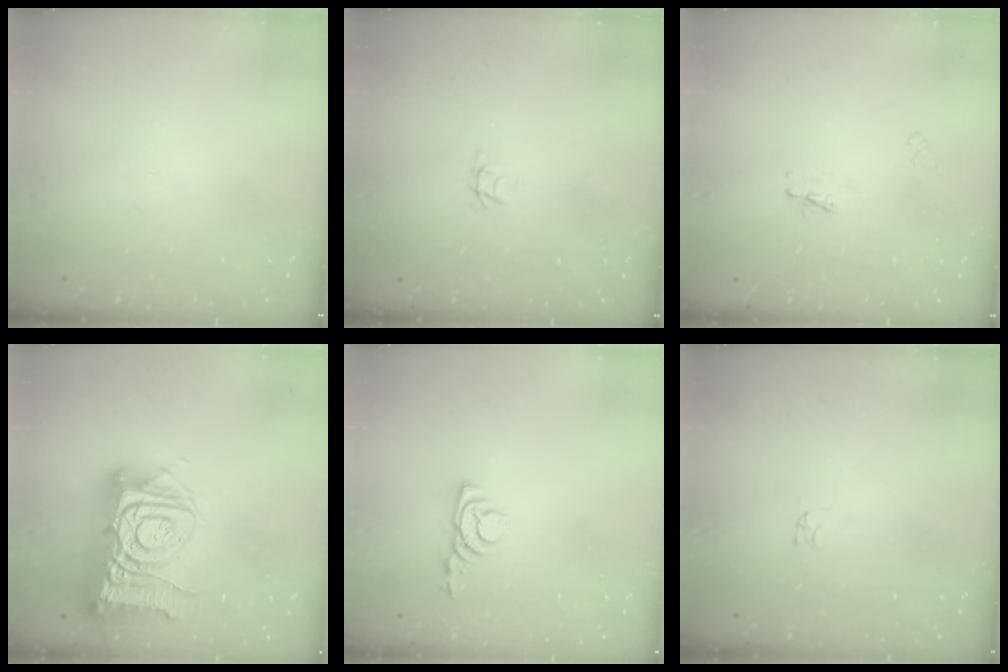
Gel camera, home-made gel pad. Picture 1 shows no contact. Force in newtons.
{"total": 1.8, "press": 1.8, "slide": 0.1}
{"total": 2.3, "press": 2.3, "slide": 0.3}
{"total": 17.8, "press": 17.7, "slide": 1.9}
{"total": 3.7, "press": 3.7, "slide": 0.6}
{"total": 0.0}